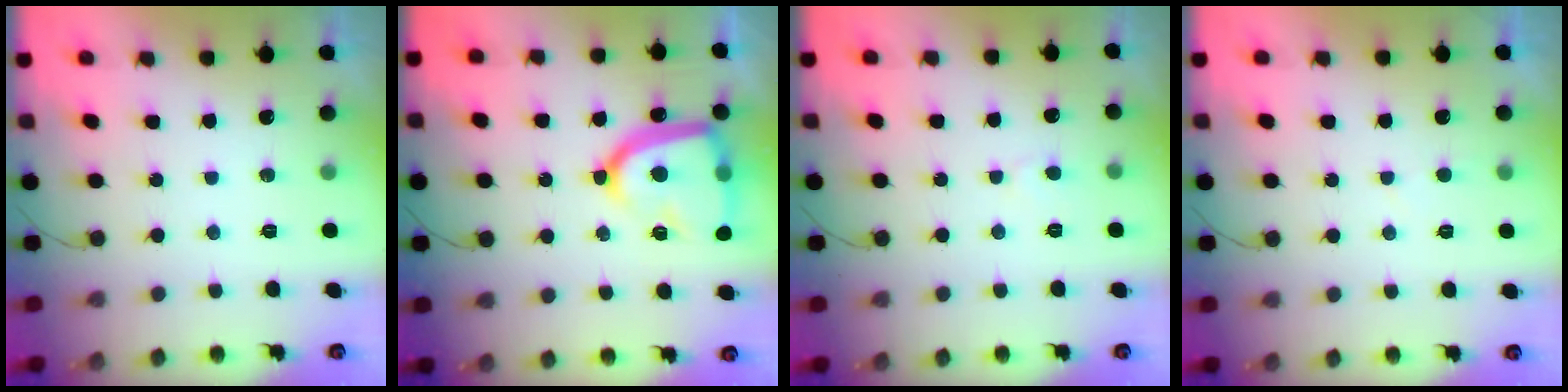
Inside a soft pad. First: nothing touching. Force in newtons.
{"total": 19.7, "press": 19.6, "slide": 1.6}
{"total": 2.8, "press": 2.8, "slide": 0.3}
{"total": 1.6, "press": 1.6, "slide": 0.2}